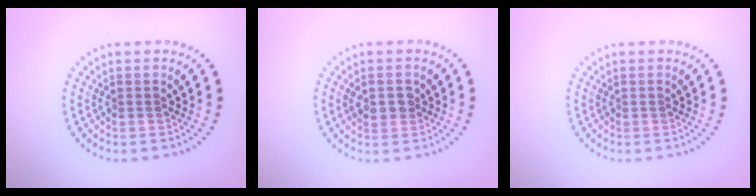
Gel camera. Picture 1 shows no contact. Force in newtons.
{"total": 1.9, "press": 1.9, "slide": 0.4}
{"total": 0.0}